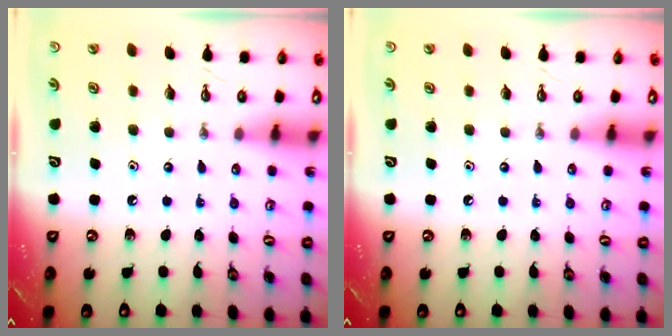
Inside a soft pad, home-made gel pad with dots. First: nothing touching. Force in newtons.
{"total": 0.0}